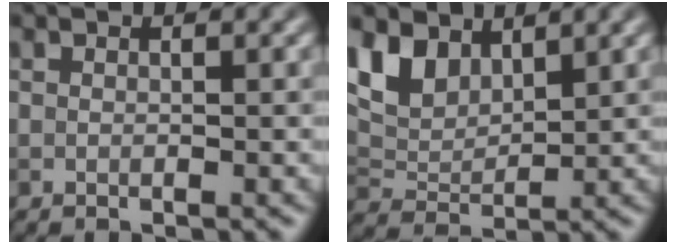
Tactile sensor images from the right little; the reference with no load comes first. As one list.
[{"total": 5.1, "force": [3.2, 2.9, 2.7], "torque": [-0.065, -0.002, 0.061]}]